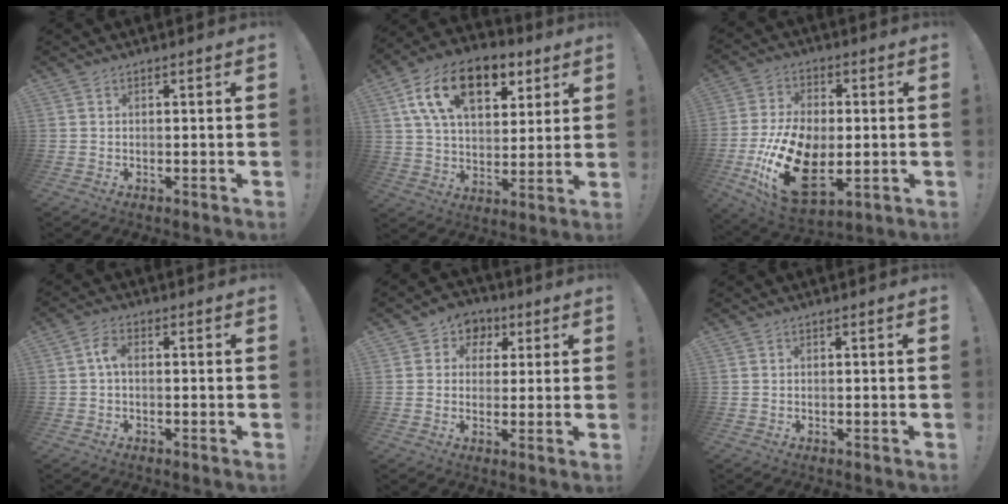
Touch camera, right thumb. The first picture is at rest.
{"total": 19.4, "force": [9.2, 11.5, 12.7], "torque": [-0.215, -0.030, 0.166]}
{"total": 22.1, "force": [-5.1, 13.5, 16.7], "torque": [-0.321, 0.026, -0.074]}
{"total": 3.7, "force": [0.0, 1.8, 3.2], "torque": [-0.074, 0.011, 0.000]}
{"total": 6.4, "force": [1.4, 6.1, 1.4], "torque": [-0.010, -0.002, 0.029]}
{"total": 0.0}